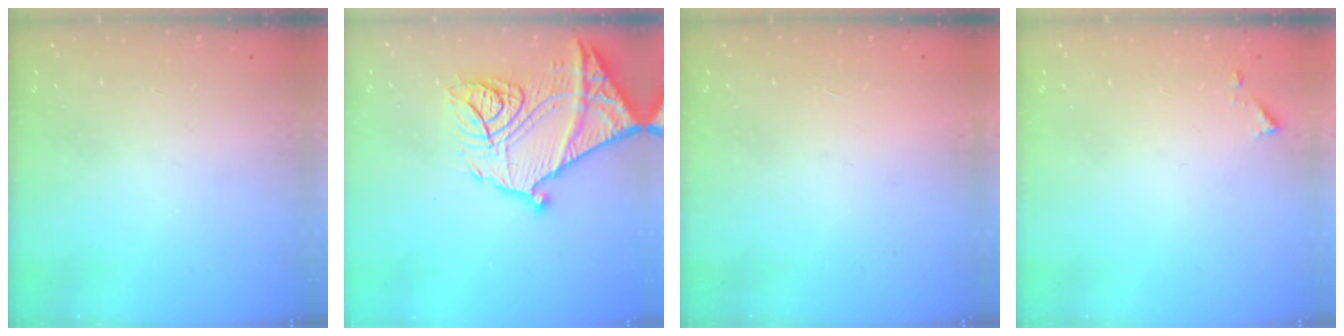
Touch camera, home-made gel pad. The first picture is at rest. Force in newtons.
{"total": 25.4, "press": 25.3, "slide": 2.5}
{"total": 1.7, "press": 1.7, "slide": 0.1}
{"total": 5.3, "press": 5.2, "slide": 0.5}